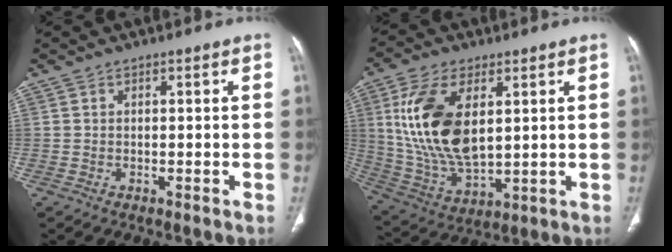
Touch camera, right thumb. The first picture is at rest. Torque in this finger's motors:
{"motor_torque": [-1.27, 2.12, 1.72, 0.52, 0.46]}